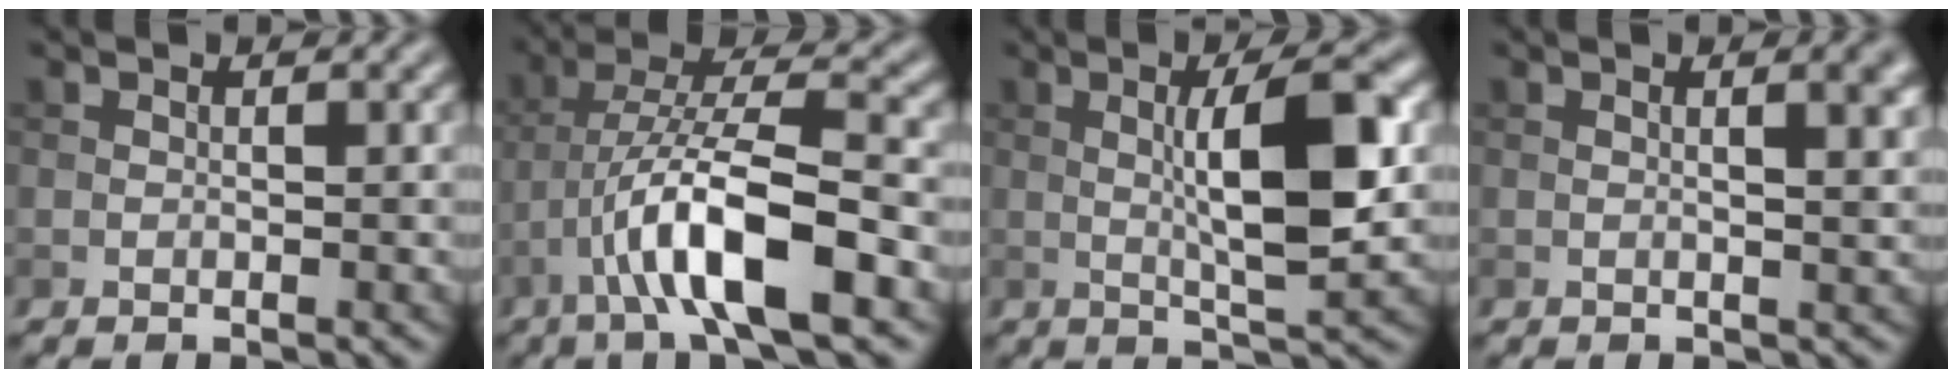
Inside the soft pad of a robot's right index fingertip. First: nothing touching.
{"total": 9.7, "force": [-4.2, 2.3, 8.4], "torque": [-0.147, 0.017, -0.079]}
{"total": 7.7, "force": [0.6, 1.7, 7.5], "torque": [-0.116, 0.005, 0.009]}
{"total": 4.1, "force": [1.0, 1.6, 3.6], "torque": [-0.026, 0.018, 0.001]}